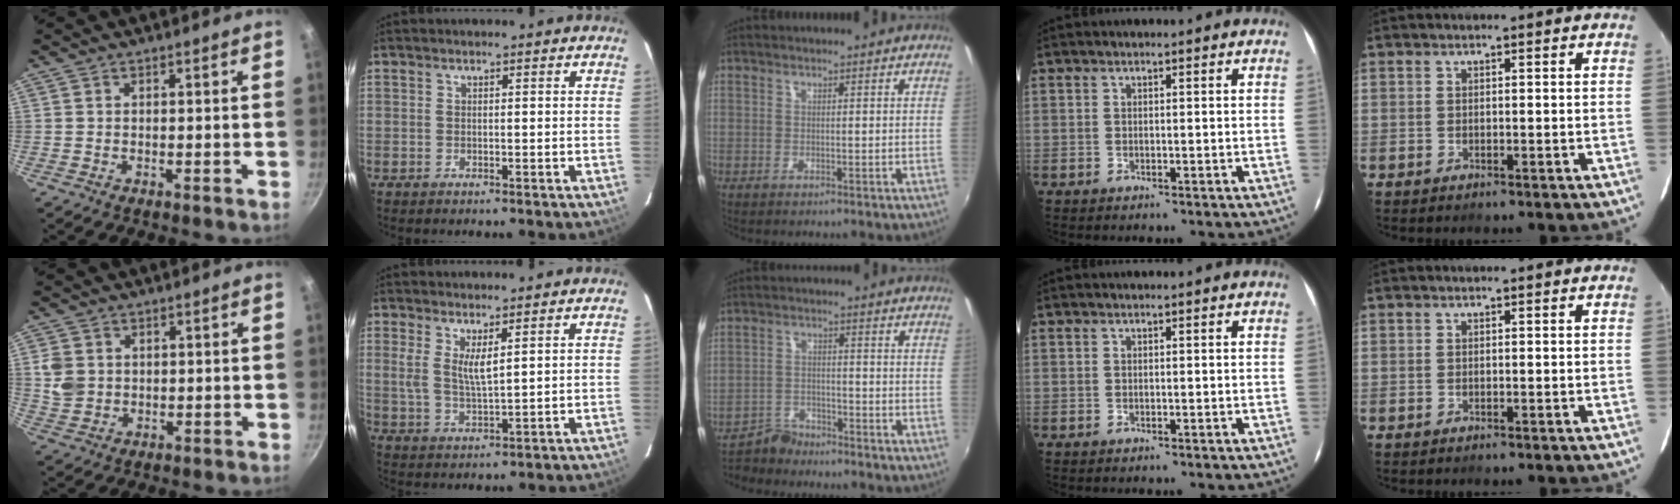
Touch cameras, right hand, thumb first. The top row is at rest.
{"thumb": {"total": 5.6, "force": [0.9, 4.7, 2.8], "torque": [-0.039, -0.002, 0.024]}, "index": {"total": 4.4, "force": [2.0, 0.7, 3.9], "torque": [-0.076, -0.012, 0.038]}, "middle": {"total": 4.8, "force": [-4.5, 1.6, 0.0], "torque": [-0.009, 0.008, -0.085]}}